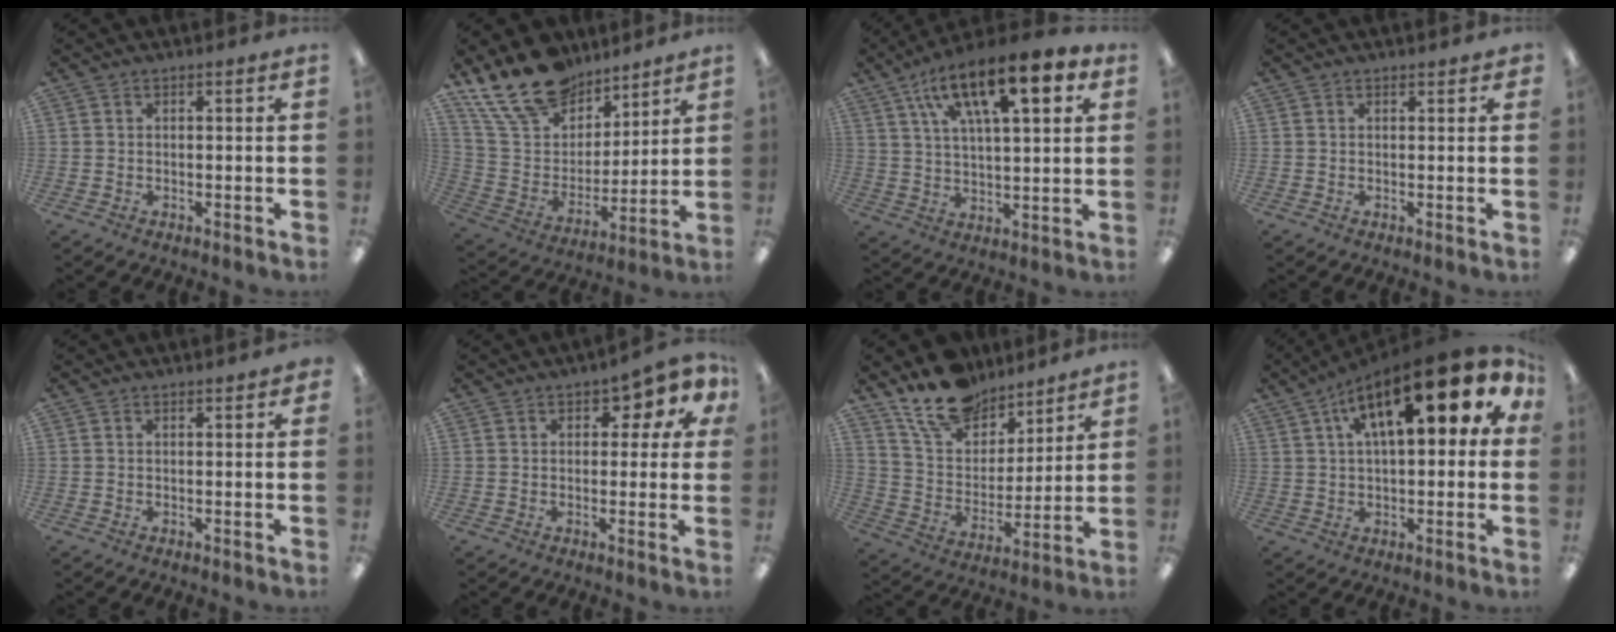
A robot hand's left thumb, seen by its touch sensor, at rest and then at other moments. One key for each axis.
{"total": 20.4, "fx": 14.9, "fy": 11.2, "fz": 8.1, "tx": -0.160, "ty": -0.087, "tz": 0.278}
{"total": 18.0, "fx": 10.1, "fy": 6.8, "fz": 13.3, "tx": -0.213, "ty": -0.035, "tz": 0.165}
{"total": 1.0, "fx": 0.8, "fy": 0.3, "fz": 0.4, "tx": -0.002, "ty": -0.002, "tz": 0.013}
{"total": 0.7, "fx": 0.5, "fy": 0.1, "fz": 0.6, "tx": -0.003, "ty": -0.002, "tz": 0.006}
{"total": 6.8, "fx": 3.4, "fy": 3.2, "fz": 4.9, "tx": -0.059, "ty": -0.012, "tz": 0.055}
{"total": 16.7, "fx": 13.2, "fy": 8.5, "fz": 5.8, "tx": -0.109, "ty": -0.080, "tz": 0.245}
{"total": 20.2, "fx": 8.6, "fy": 7.6, "fz": 16.6, "tx": -0.264, "ty": -0.031, "tz": 0.134}